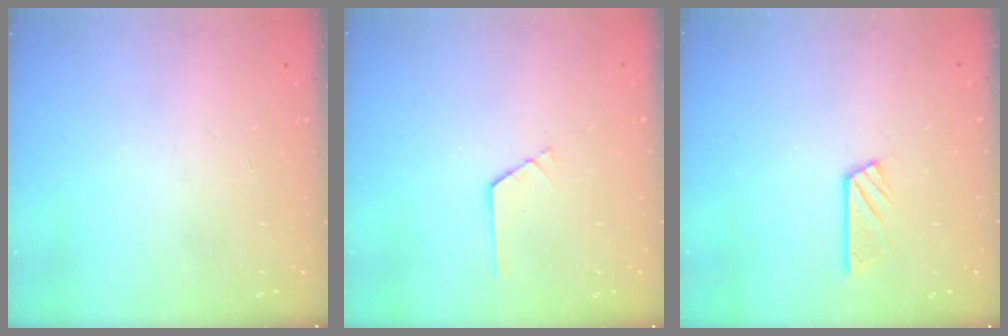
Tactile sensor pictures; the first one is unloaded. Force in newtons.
{"total": 0.7, "press": 0.7, "slide": 0.1}
{"total": 5.7, "press": 5.7, "slide": 0.5}